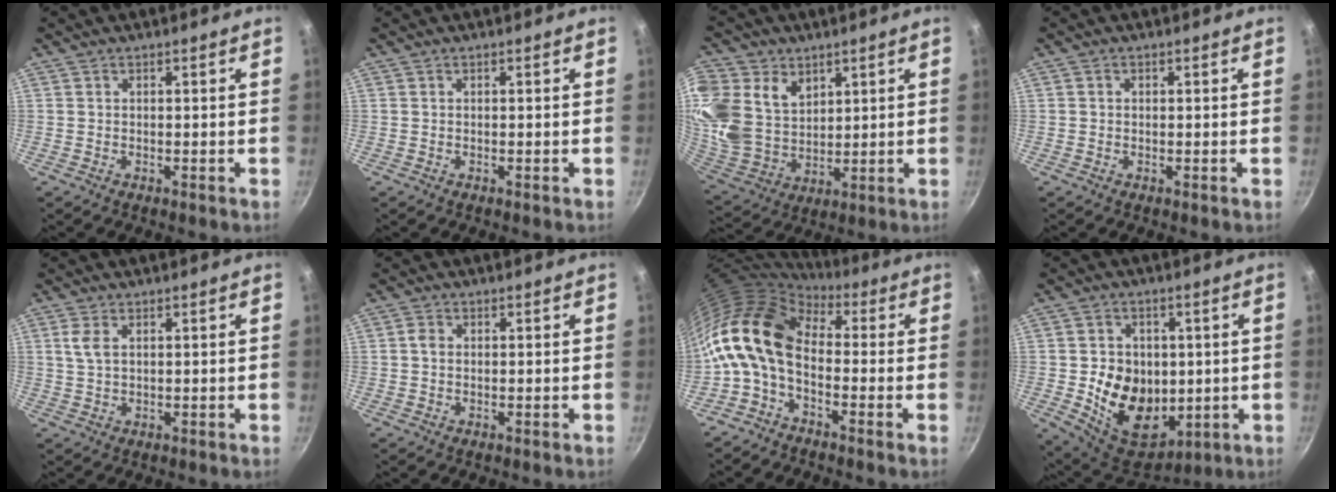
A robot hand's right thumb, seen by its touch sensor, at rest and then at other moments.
{"total": 0.0}
{"total": 21.2, "force": [8.3, 16.0, 11.1], "torque": [-0.258, -0.009, 0.172]}
{"total": 0.6, "force": [0.0, 0.5, 0.2], "torque": [-0.003, 0.003, 0.001]}
{"total": 3.4, "force": [1.1, 2.0, 2.6], "torque": [-0.050, -0.002, 0.020]}
{"total": 1.7, "force": [0.1, 1.4, 1.0], "torque": [-0.018, 0.004, -0.001]}
{"total": 13.7, "force": [-1.1, 8.7, 10.5], "torque": [-0.192, 0.029, -0.043]}
{"total": 16.3, "force": [-0.7, 12.6, 10.3], "torque": [-0.132, -0.018, 0.010]}